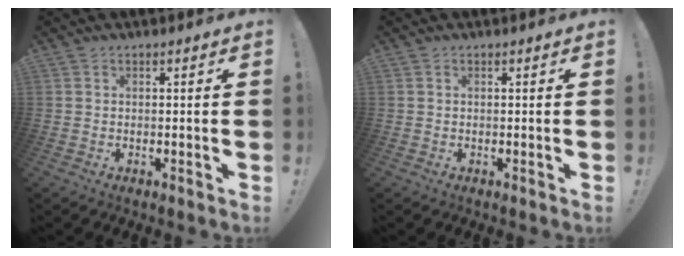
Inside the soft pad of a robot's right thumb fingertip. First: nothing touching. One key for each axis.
{"total": 0.0}